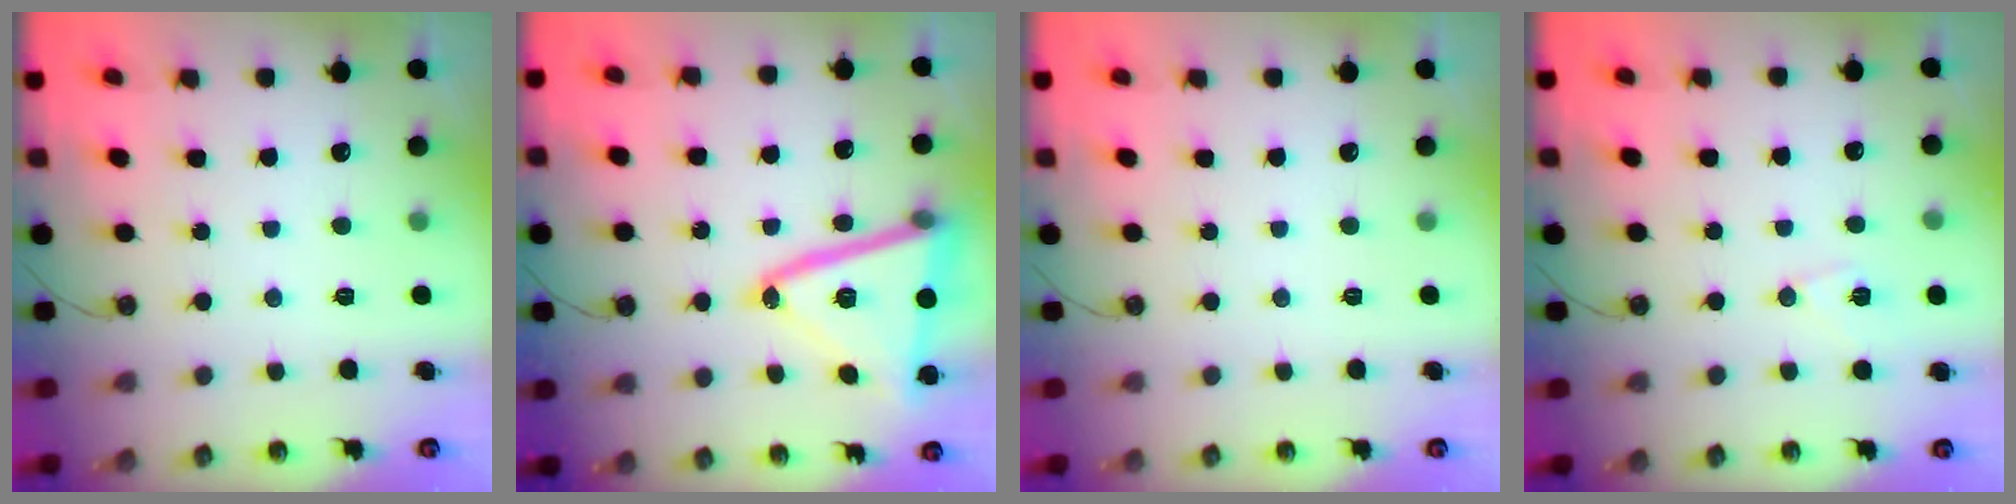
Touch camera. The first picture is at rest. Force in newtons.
{"total": 21.1, "press": 20.9, "slide": 2.7}
{"total": 0.0}
{"total": 7.8, "press": 7.7, "slide": 1.3}